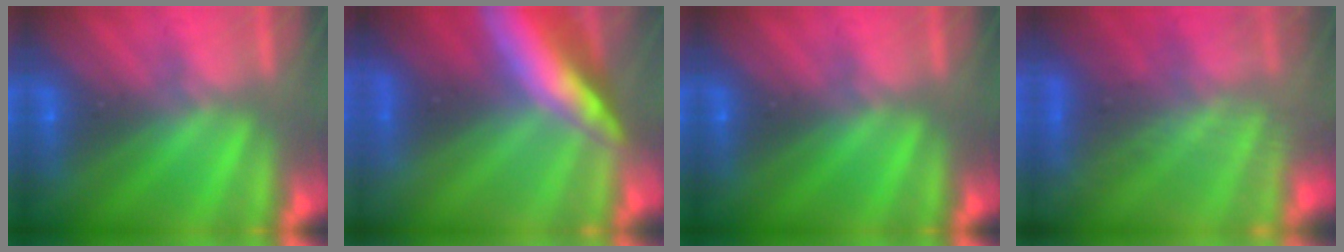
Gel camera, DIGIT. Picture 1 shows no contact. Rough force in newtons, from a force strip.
{"total": 7.6}
{"total": 0.0}
{"total": 7.0}